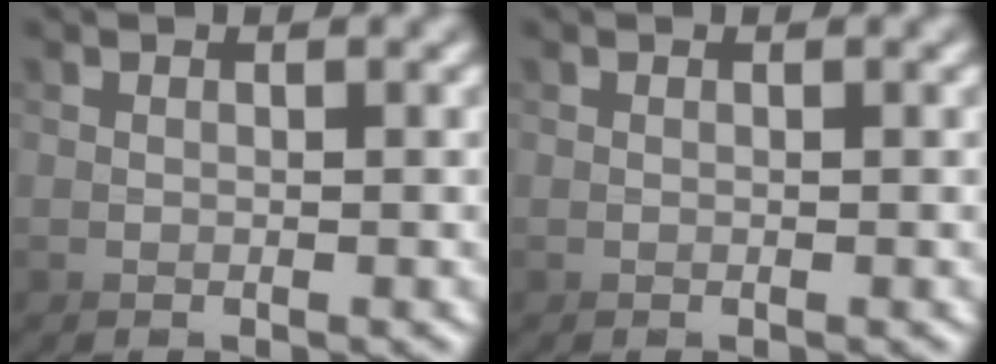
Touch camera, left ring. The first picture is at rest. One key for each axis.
{"total": 0.0}